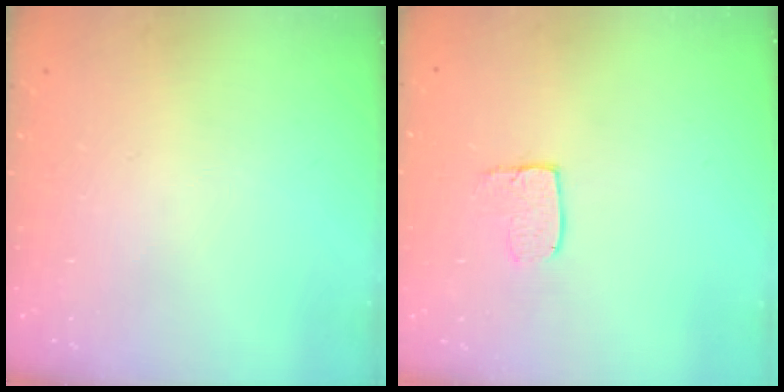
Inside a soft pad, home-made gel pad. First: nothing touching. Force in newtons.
{"total": 5.2, "press": 5.2, "slide": 0.3}